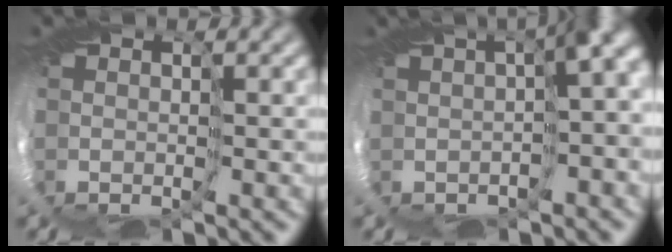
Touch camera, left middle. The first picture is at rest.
{"total": 9.1, "force": [1.0, 3.9, 8.2], "torque": [-0.089, 0.012, 0.019]}